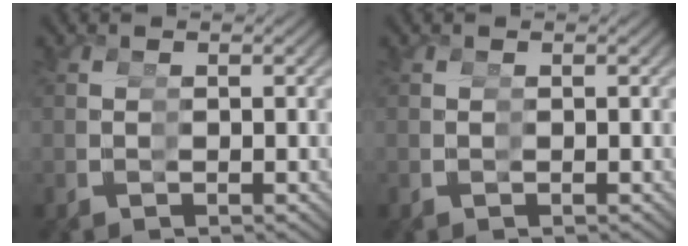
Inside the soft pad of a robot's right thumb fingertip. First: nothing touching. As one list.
[{"total": 0.0}]